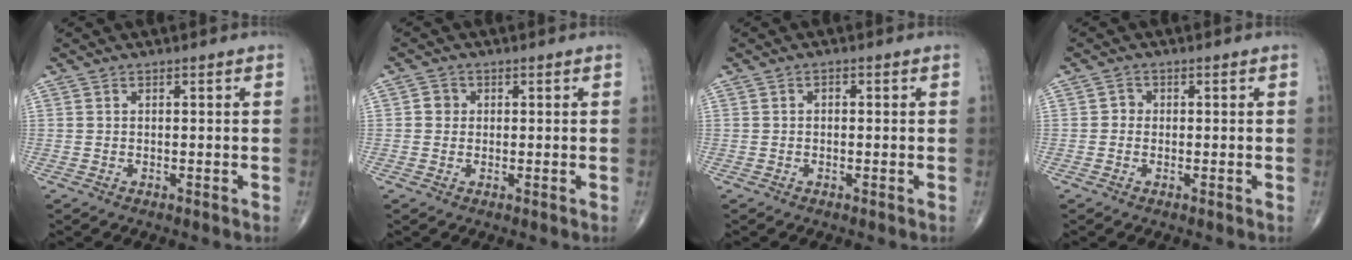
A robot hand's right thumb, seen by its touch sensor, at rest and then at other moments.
{"total": 2.0, "force": [0.1, 1.9, 0.7], "torque": [0.001, 0.004, -0.001]}
{"total": 0.9, "force": [0.0, 0.6, 0.6], "torque": [-0.001, 0.003, -0.005]}
{"total": 1.4, "force": [-0.2, 1.2, 0.5], "torque": [0.002, 0.005, -0.009]}